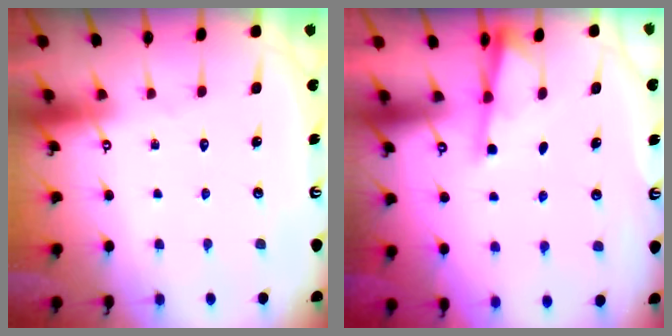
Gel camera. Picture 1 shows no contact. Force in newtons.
{"total": 2.1, "press": 2.1, "slide": 0.3}